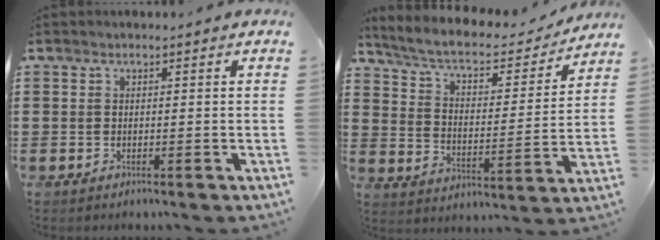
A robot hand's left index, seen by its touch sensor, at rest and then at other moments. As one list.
[{"total": 5.6, "force": [4.7, 1.4, 2.8], "torque": [-0.077, -0.030, 0.074]}]